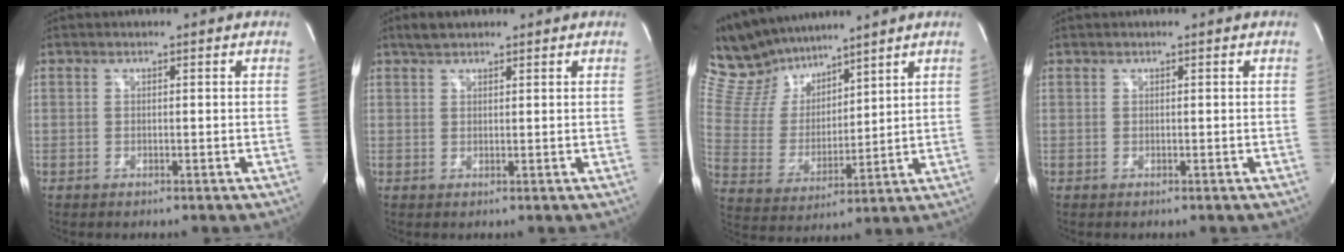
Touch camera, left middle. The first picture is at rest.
{"total": 2.7, "force": [2.2, 0.9, 1.2], "torque": [-0.028, 0.013, 0.038]}
{"total": 12.4, "force": [11.2, 4.2, 3.4], "torque": [-0.090, 0.023, 0.226]}
{"total": 0.0}